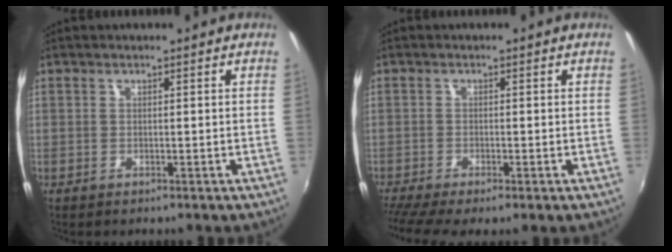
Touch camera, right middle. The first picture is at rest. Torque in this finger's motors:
{"motor_torque": [1.01, -1.13, 0.57, 0.16]}